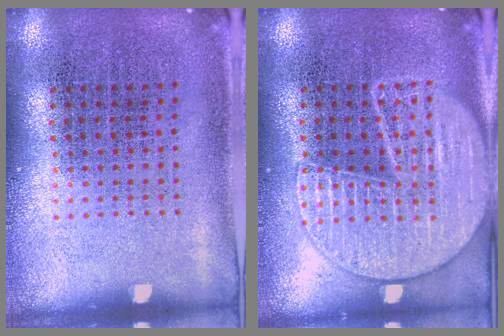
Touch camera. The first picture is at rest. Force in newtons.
{"total": 2.3, "press": 2.3, "slide": 0.3}